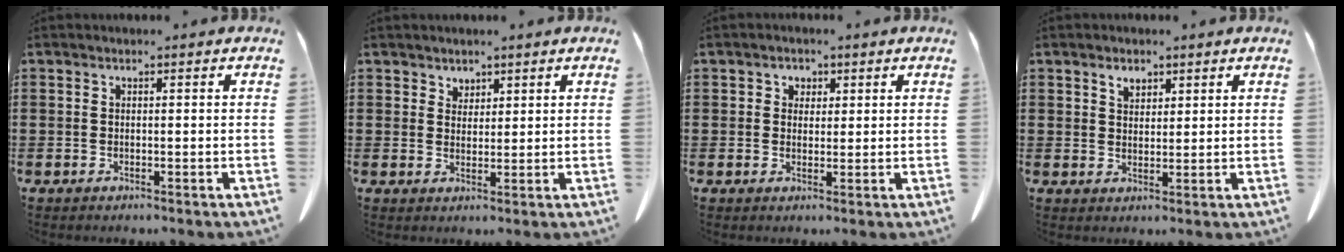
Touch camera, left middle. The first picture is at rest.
{"total": 2.2, "force": [1.9, 1.2, 0.1], "torque": [-0.008, 0.004, 0.038]}
{"total": 1.8, "force": [0.9, 1.5, 0.3], "torque": [-0.013, 0.008, 0.015]}
{"total": 2.4, "force": [1.8, 1.3, 1.0], "torque": [-0.016, -0.002, 0.032]}